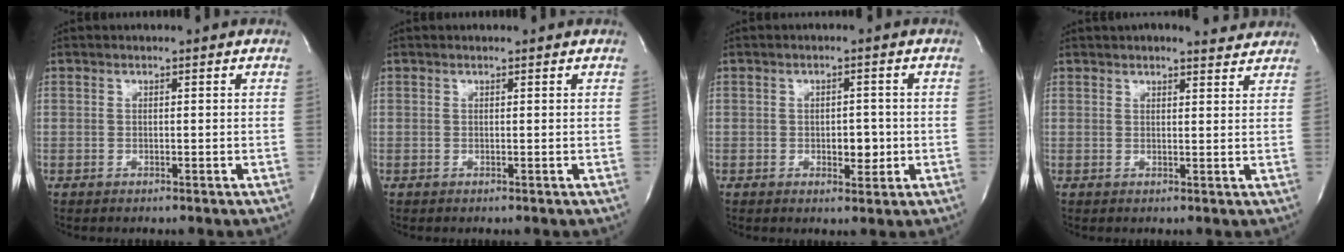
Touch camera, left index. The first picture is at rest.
{"total": 0.0}
{"total": 3.4, "force": [-1.2, 1.8, 2.6], "torque": [-0.031, -0.004, -0.014]}
{"total": 4.3, "force": [4.0, 1.1, 1.3], "torque": [-0.018, 0.004, 0.036]}